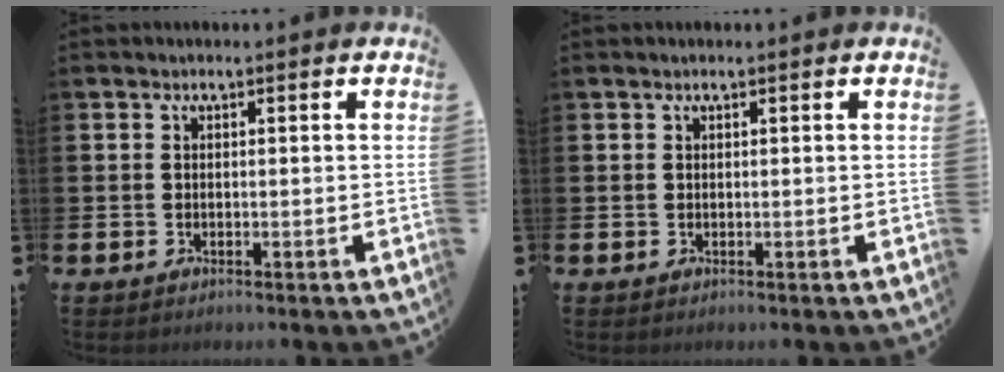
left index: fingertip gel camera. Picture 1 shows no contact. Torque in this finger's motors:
{"motor_torque": [0.04, -0.43, -0.10, 0.00]}